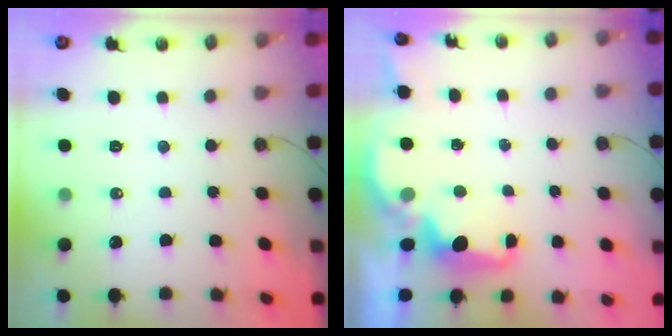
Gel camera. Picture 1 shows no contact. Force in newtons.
{"total": 2.1, "press": 2.0, "slide": 0.8}